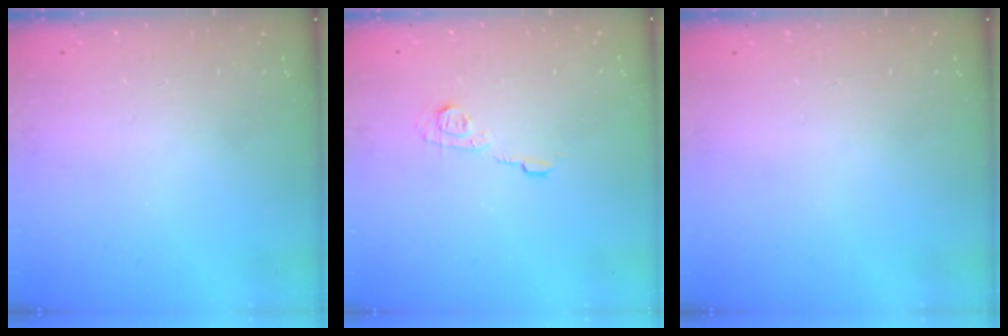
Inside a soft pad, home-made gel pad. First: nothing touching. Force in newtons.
{"total": 7.0, "press": 7.0, "slide": 0.6}
{"total": 0.0}